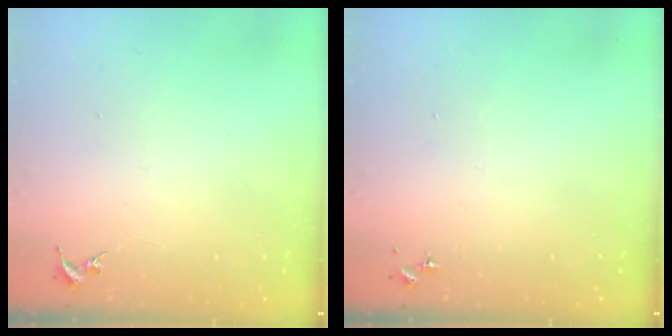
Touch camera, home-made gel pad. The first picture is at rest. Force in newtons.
{"total": 0.0}